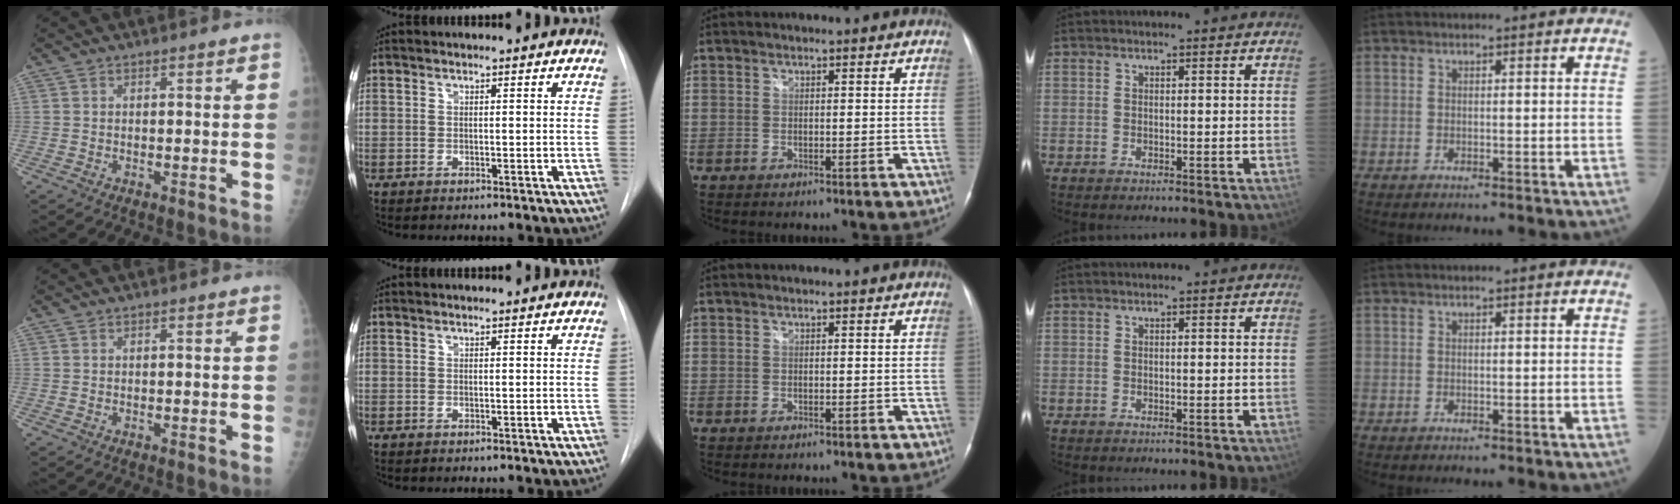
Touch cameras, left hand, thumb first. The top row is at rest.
{}